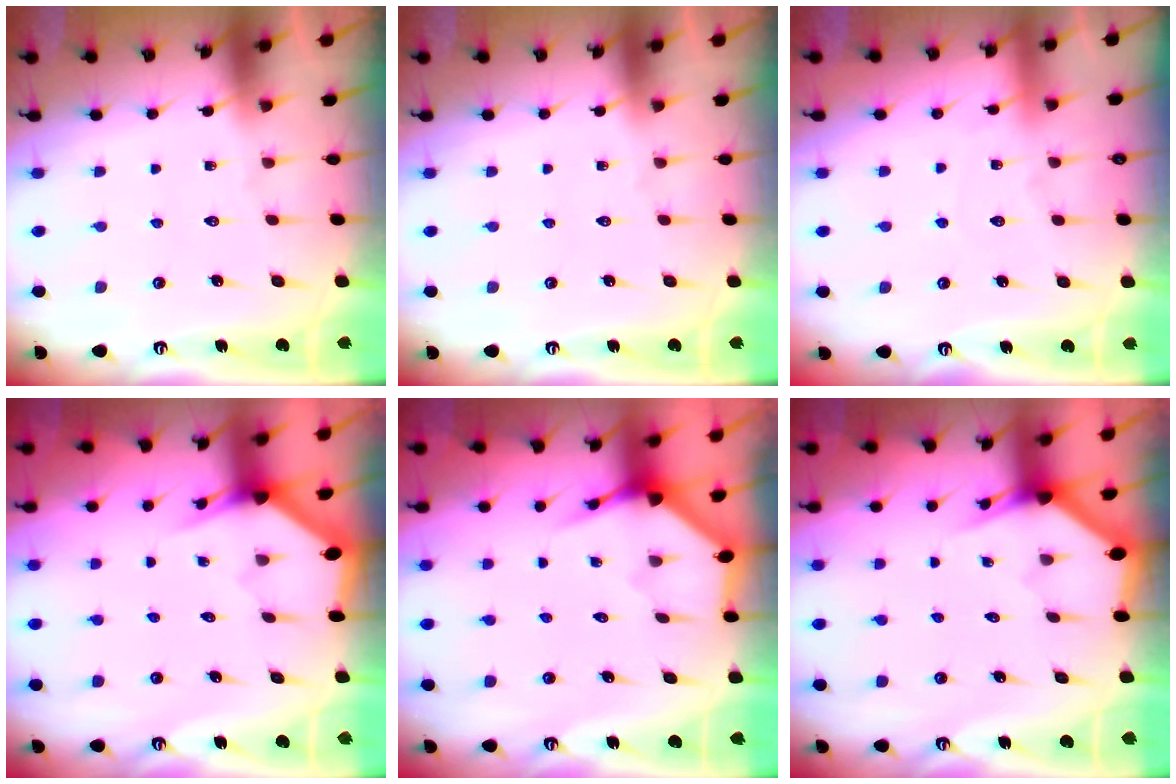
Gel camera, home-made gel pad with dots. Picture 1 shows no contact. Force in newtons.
{"total": 0.0}
{"total": 4.2, "press": 4.2, "slide": 0.3}
{"total": 3.1, "press": 3.1, "slide": 0.2}
{"total": 3.7, "press": 3.7, "slide": 0.2}
{"total": 3.0, "press": 3.0, "slide": 0.1}